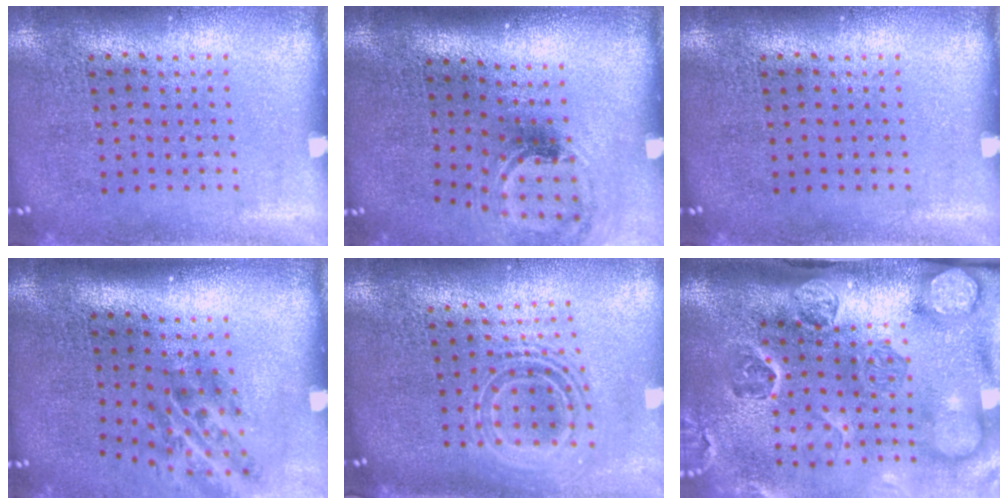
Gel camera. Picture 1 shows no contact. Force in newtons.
{"total": 1.3, "press": 1.0, "slide": 0.7}
{"total": 0.0}
{"total": 2.1, "press": 1.3, "slide": 1.7}
{"total": 2.1, "press": 1.5, "slide": 1.4}
{"total": 4.9, "press": 3.5, "slide": 3.4}